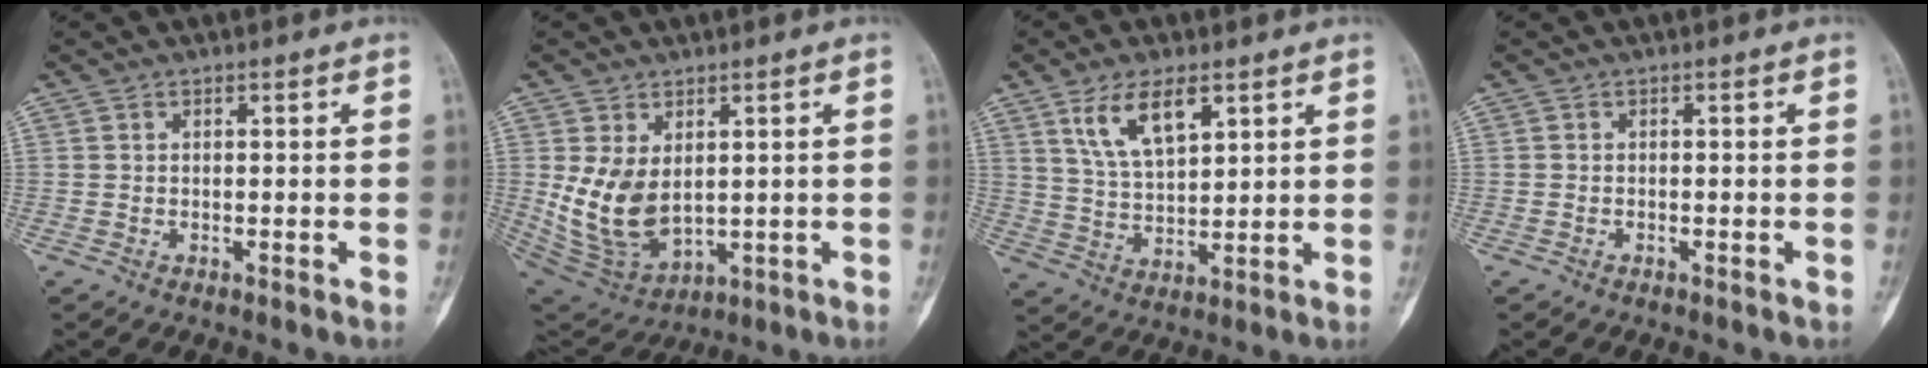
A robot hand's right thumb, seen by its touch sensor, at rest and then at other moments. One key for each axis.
{"total": 11.7, "fx": 1.3, "fy": 7.5, "fz": 8.8, "tx": -0.153, "ty": -0.017, "tz": 0.051}
{"total": 9.7, "fx": 5.2, "fy": 4.2, "fz": 7.0, "tx": -0.119, "ty": -0.025, "tz": 0.107}
{"total": 0.0}